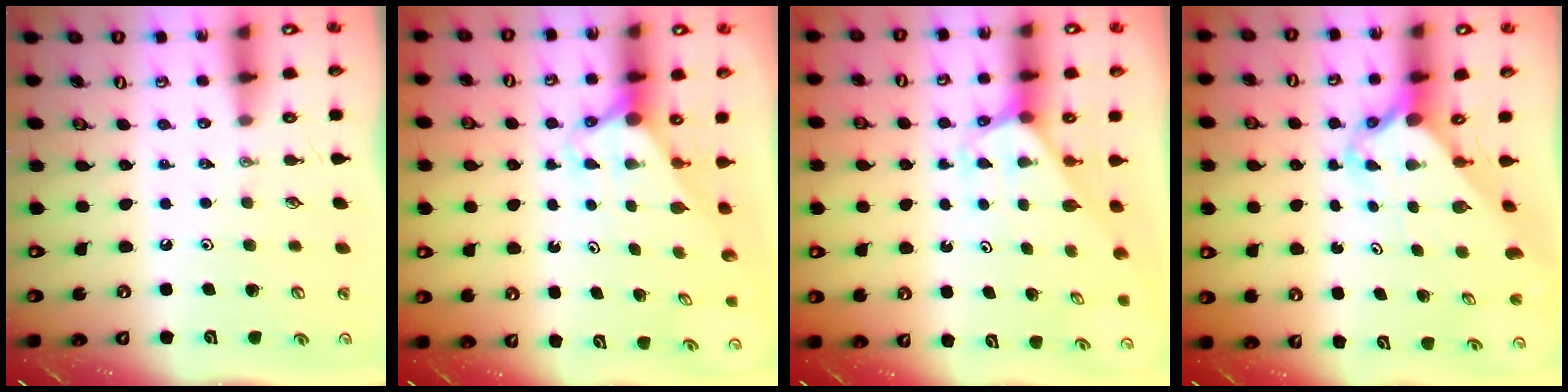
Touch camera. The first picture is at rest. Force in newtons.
{"total": 2.9, "press": 2.9, "slide": 0.0}
{"total": 2.4, "press": 2.4, "slide": 0.2}
{"total": 2.7, "press": 2.7, "slide": 0.2}